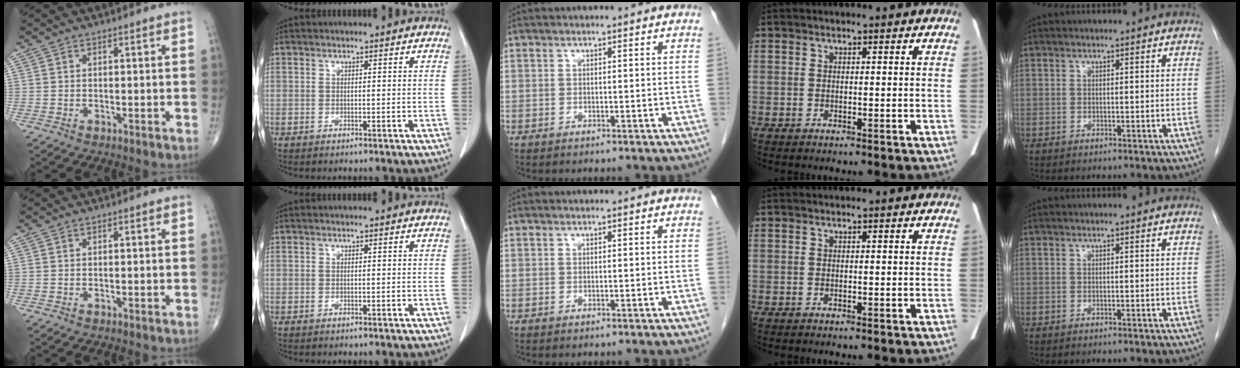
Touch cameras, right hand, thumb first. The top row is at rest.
{}